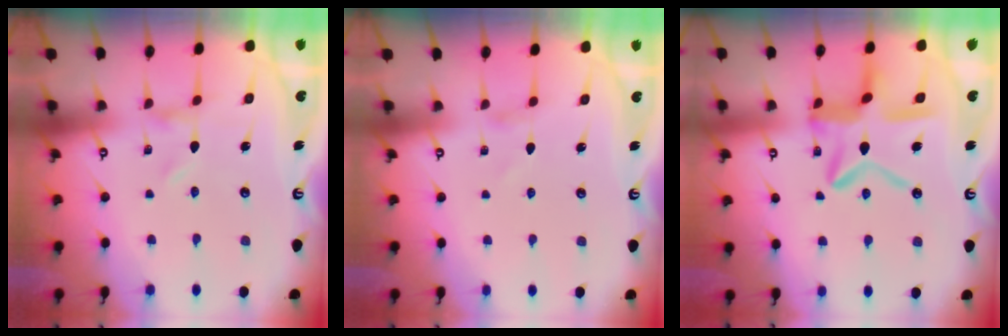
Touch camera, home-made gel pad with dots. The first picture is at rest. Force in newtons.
{"total": 0.0}
{"total": 14.4, "press": 14.3, "slide": 1.3}